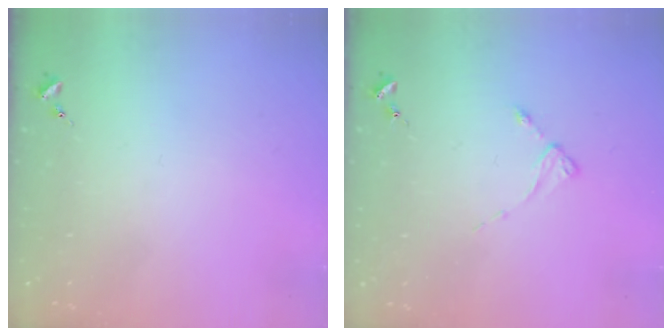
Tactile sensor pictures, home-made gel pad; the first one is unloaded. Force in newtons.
{"total": 2.5, "press": 2.5, "slide": 0.3}